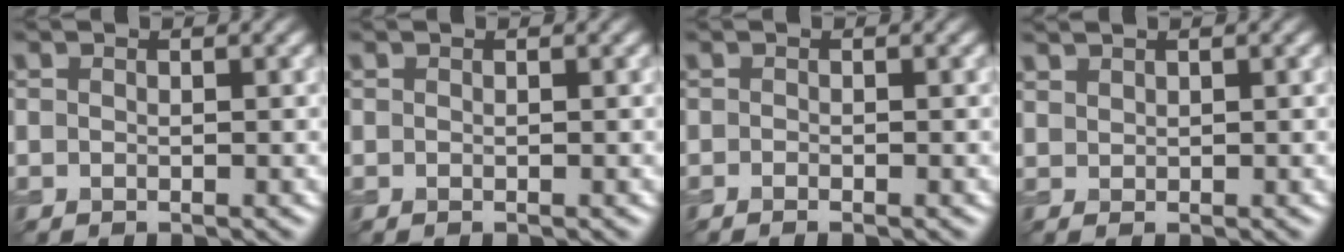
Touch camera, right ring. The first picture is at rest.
{"total": 0.0}
{"total": 0.6, "force": [-0.4, 0.1, 0.5], "torque": [-0.009, -0.003, -0.006]}
{"total": 0.9, "force": [0.8, 0.2, 0.2], "torque": [-0.009, -0.001, 0.022]}